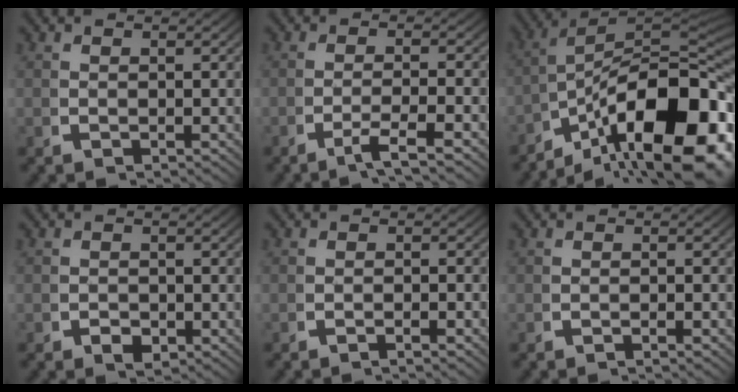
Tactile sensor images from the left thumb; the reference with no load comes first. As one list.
[{"total": 3.0, "force": [-1.7, 0.7, 2.4], "torque": [-0.047, -0.002, -0.031]}, {"total": 18.8, "force": [-4.0, 10.8, 14.9], "torque": [-0.208, -0.049, -0.045]}, {"total": 1.3, "force": [-0.7, 1.0, 0.5], "torque": [-0.007, -0.004, -0.013]}, {"total": 1.0, "force": [-0.8, 0.2, 0.5], "torque": [-0.009, 0.004, -0.019]}, {"total": 0.7, "force": [-0.6, 0.1, 0.4], "torque": [-0.007, 0.003, -0.013]}]